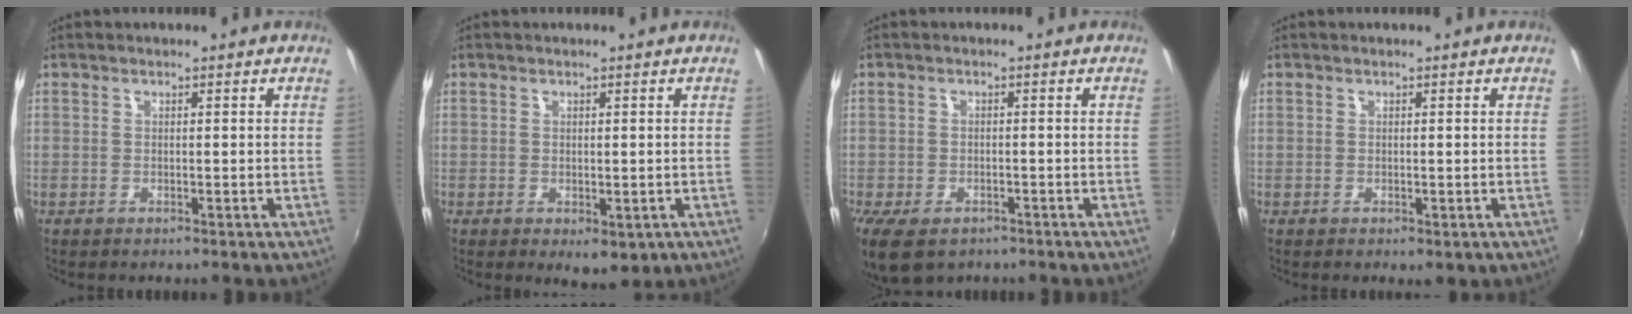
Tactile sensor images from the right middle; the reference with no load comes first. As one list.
[{"total": 3.3, "force": [-0.7, 2.1, 2.5], "torque": [-0.038, -0.014, -0.006]}, {"total": 7.8, "force": [-5.1, 4.2, 4.2], "torque": [-0.103, -0.034, -0.085]}, {"total": 0.8, "force": [0.0, 0.4, 0.6], "torque": [-0.010, -0.003, 0.000]}]